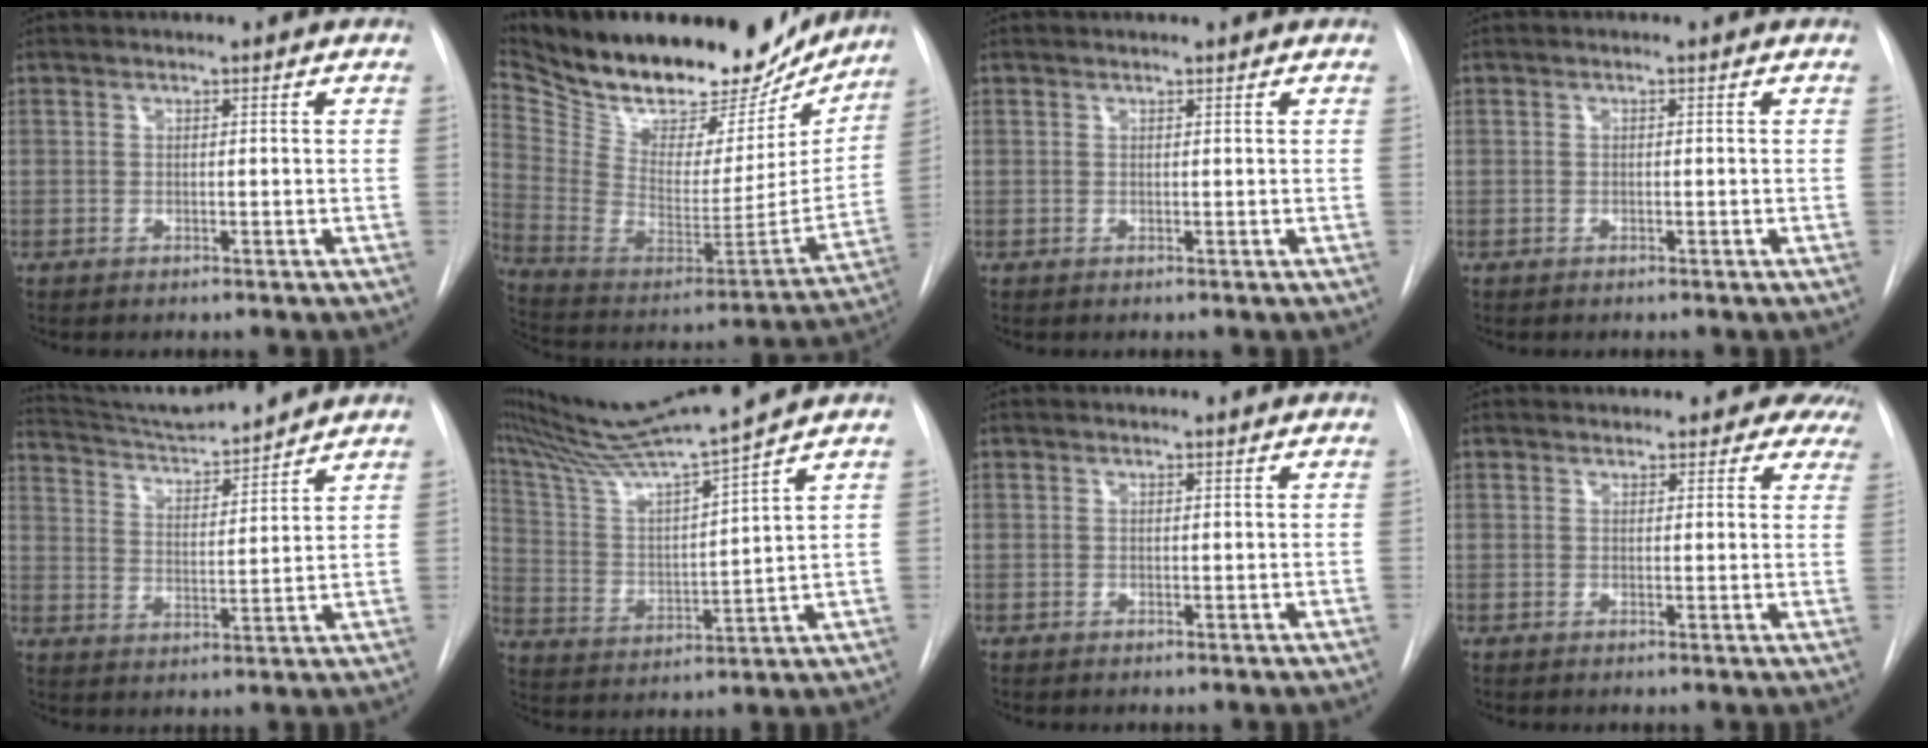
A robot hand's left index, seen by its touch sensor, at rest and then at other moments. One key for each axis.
{"total": 30.5, "fx": 24.8, "fy": 11.8, "fz": 13.3, "tx": -0.249, "ty": -0.012, "tz": 0.372}
{"total": 1.7, "fx": 1.6, "fy": 0.3, "fz": 0.4, "tx": -0.008, "ty": 0.020, "tz": 0.023}
{"total": 0.0}
{"total": 12.9, "fx": 12.3, "fy": 0.0, "fz": 3.7, "tx": -0.074, "ty": 0.007, "tz": 0.206}
{"total": 14.6, "fx": 13.0, "fy": -2.5, "fz": 6.1, "tx": -0.122, "ty": -0.012, "tz": 0.239}
{"total": 2.5, "fx": 2.4, "fy": 0.3, "fz": 0.5, "tx": -0.009, "ty": 0.021, "tz": 0.032}
{"total": 12.5, "fx": 11.3, "fy": 4.8, "fz": 2.5, "tx": 0.005, "ty": -0.001, "tz": 0.109}